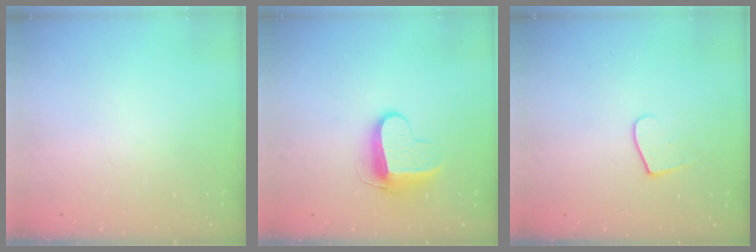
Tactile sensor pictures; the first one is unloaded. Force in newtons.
{"total": 9.9, "press": 9.9, "slide": 0.7}
{"total": 6.7, "press": 6.7, "slide": 0.6}